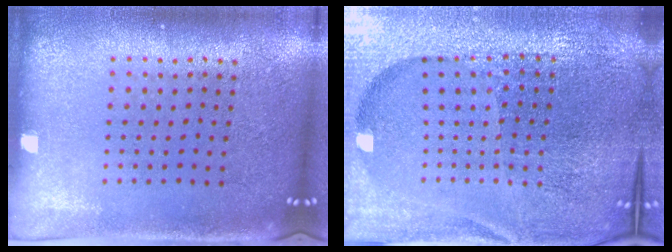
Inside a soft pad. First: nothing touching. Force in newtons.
{"total": 6.3, "press": 5.6, "slide": 3.1}